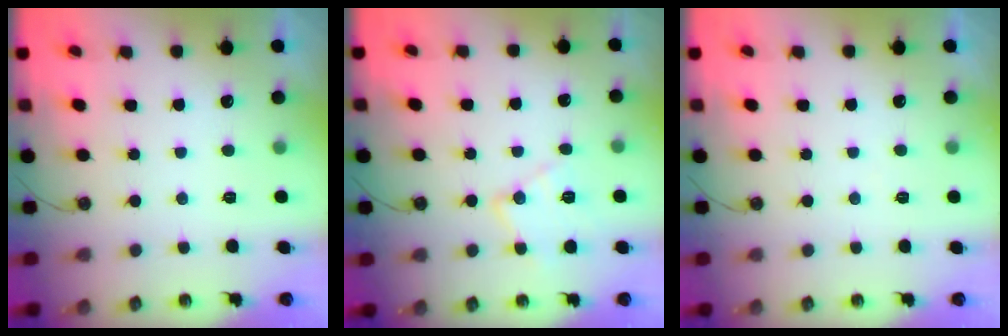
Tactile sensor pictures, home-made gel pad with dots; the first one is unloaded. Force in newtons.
{"total": 11.4, "press": 11.4, "slide": 0.6}
{"total": 2.3, "press": 2.2, "slide": 0.4}